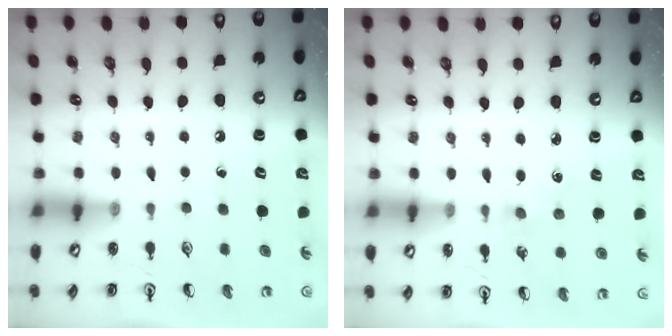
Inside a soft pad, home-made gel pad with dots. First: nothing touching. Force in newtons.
{"total": 1.9, "press": 1.9, "slide": 0.4}